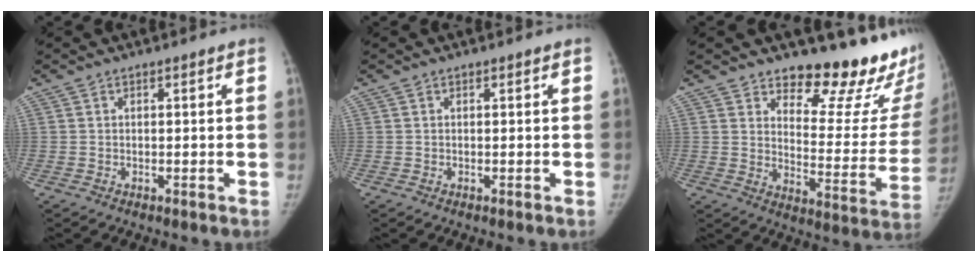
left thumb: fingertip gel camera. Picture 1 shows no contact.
{"total": 0.0}
{"total": 20.6, "force": [16.0, 7.2, 10.6], "torque": [-0.089, -0.139, 0.204]}